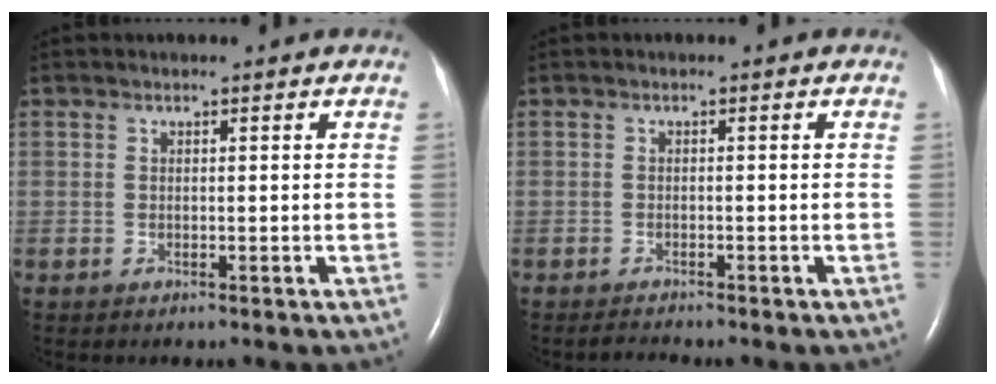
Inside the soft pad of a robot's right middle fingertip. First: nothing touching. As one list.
[{"total": 1.1, "force": [-1.1, -0.1, 0.1], "torque": [-0.011, -0.007, -0.016]}]